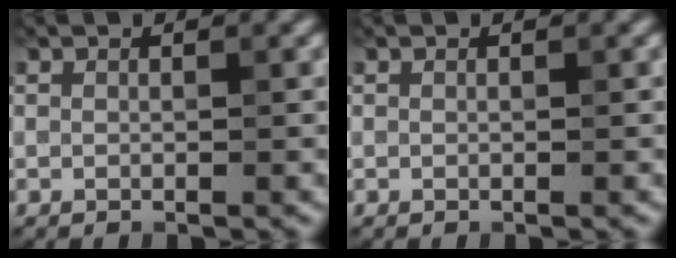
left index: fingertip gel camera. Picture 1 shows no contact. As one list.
[{"total": 0.0}]